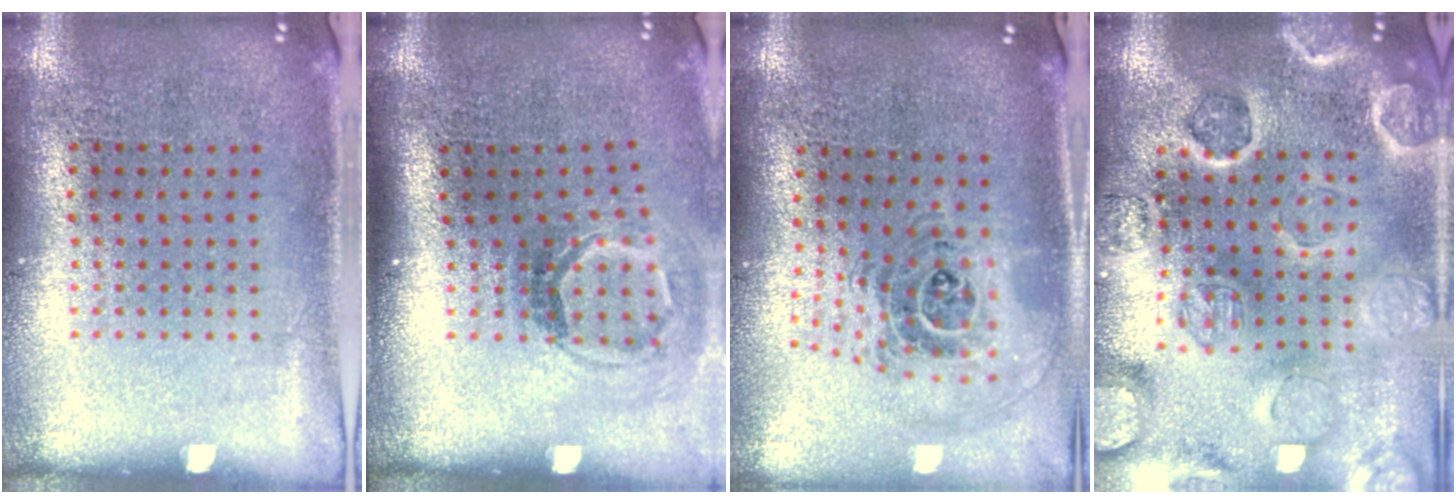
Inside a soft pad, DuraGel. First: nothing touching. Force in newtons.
{"total": 1.7, "press": 1.2, "slide": 1.3}
{"total": 1.3, "press": 1.2, "slide": 0.6}
{"total": 2.7, "press": 2.7, "slide": 0.2}